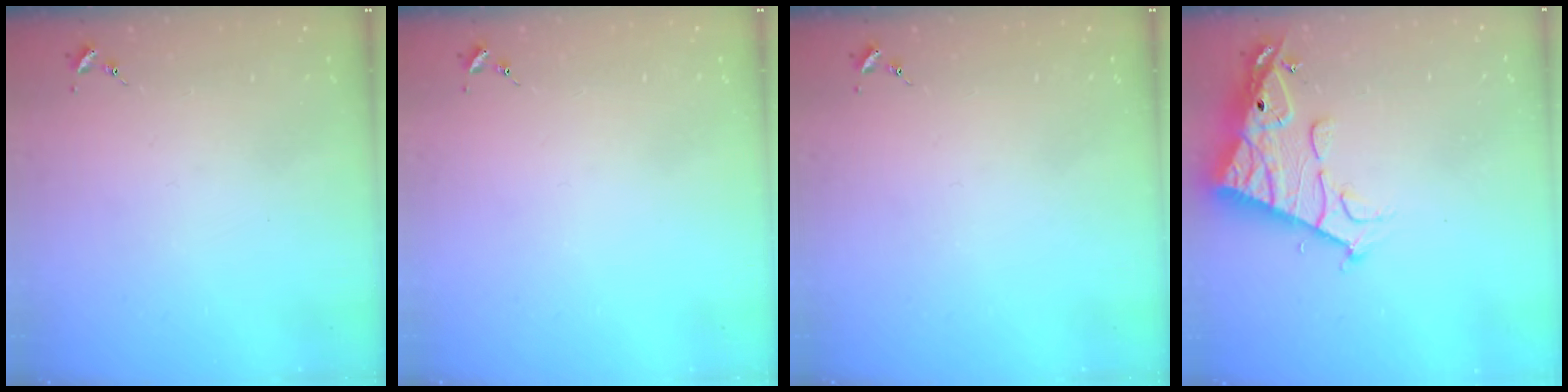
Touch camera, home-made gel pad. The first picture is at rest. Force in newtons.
{"total": 0.0}
{"total": 0.0}
{"total": 15.6, "press": 15.5, "slide": 1.5}